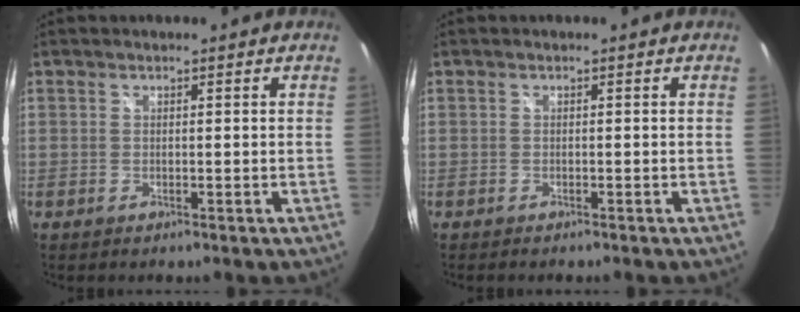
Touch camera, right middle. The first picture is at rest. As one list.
[{"total": 1.2, "force": [-1.1, 0.3, 0.3], "torque": [-0.010, -0.008, -0.019]}]